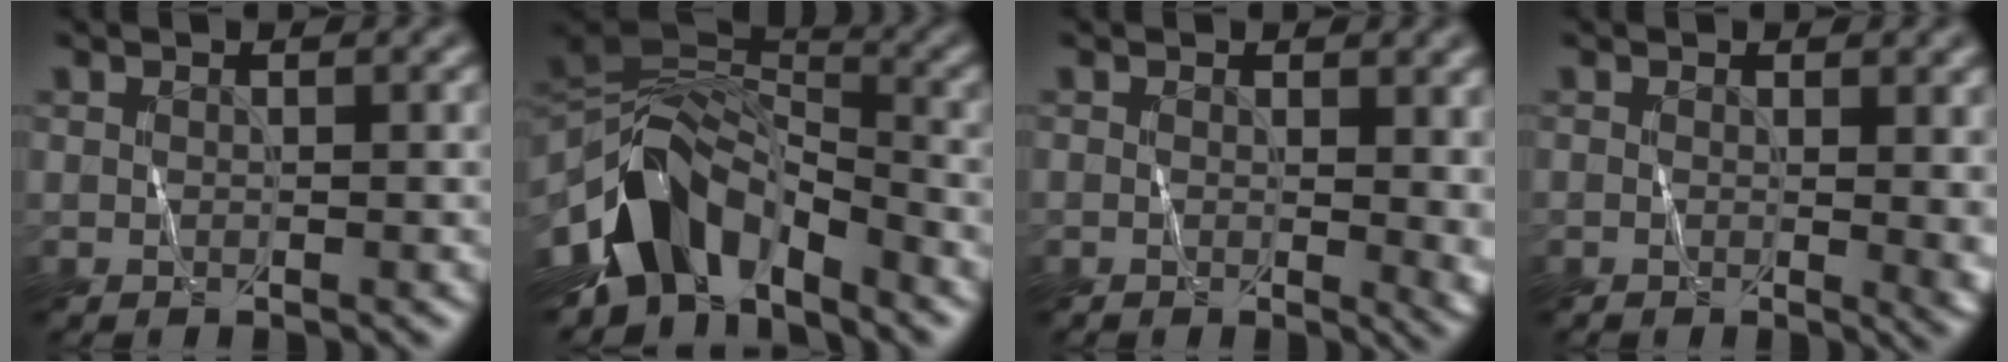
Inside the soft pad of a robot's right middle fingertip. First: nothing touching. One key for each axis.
{"total": 9.9, "fx": -5.3, "fy": 5.5, "fz": 6.3, "tx": -0.104, "ty": 0.010, "tz": -0.104}
{"total": 3.8, "fx": 0.3, "fy": 1.8, "fz": 3.4, "tx": -0.029, "ty": -0.004, "tz": 0.007}
{"total": 2.7, "fx": 0.2, "fy": 0.9, "fz": 2.6, "tx": -0.024, "ty": -0.003, "tz": 0.003}